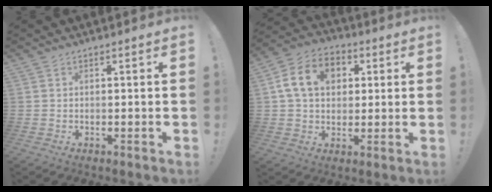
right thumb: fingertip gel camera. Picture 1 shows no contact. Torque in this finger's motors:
{"motor_torque": [1.46, 1.48, 0.33, -0.15, 0.08]}